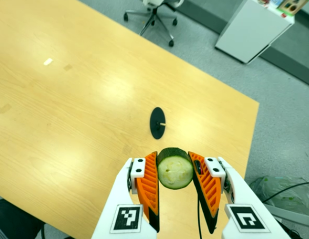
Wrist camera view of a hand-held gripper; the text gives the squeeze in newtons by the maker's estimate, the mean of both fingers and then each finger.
{"total": 11.2, "left": 11.6, "right": 10.8}